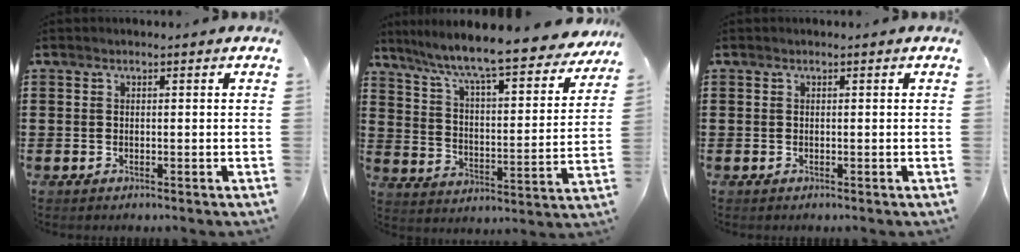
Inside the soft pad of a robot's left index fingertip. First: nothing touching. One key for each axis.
{"total": 9.0, "fx": 7.9, "fy": -0.1, "fz": 4.4, "tx": -0.116, "ty": -0.058, "tz": 0.127}
{"total": 0.0}